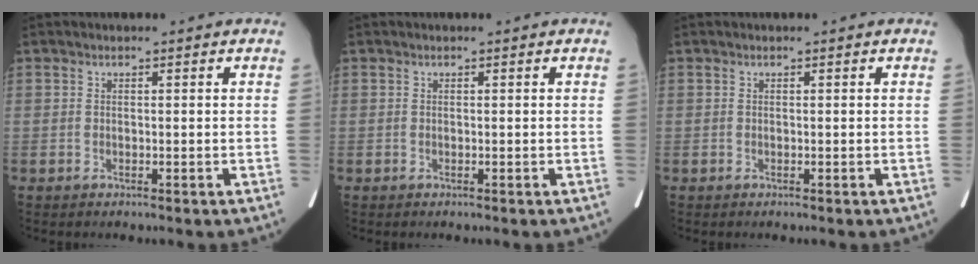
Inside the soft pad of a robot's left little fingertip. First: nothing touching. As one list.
[{"total": 0.0}, {"total": 0.0}]